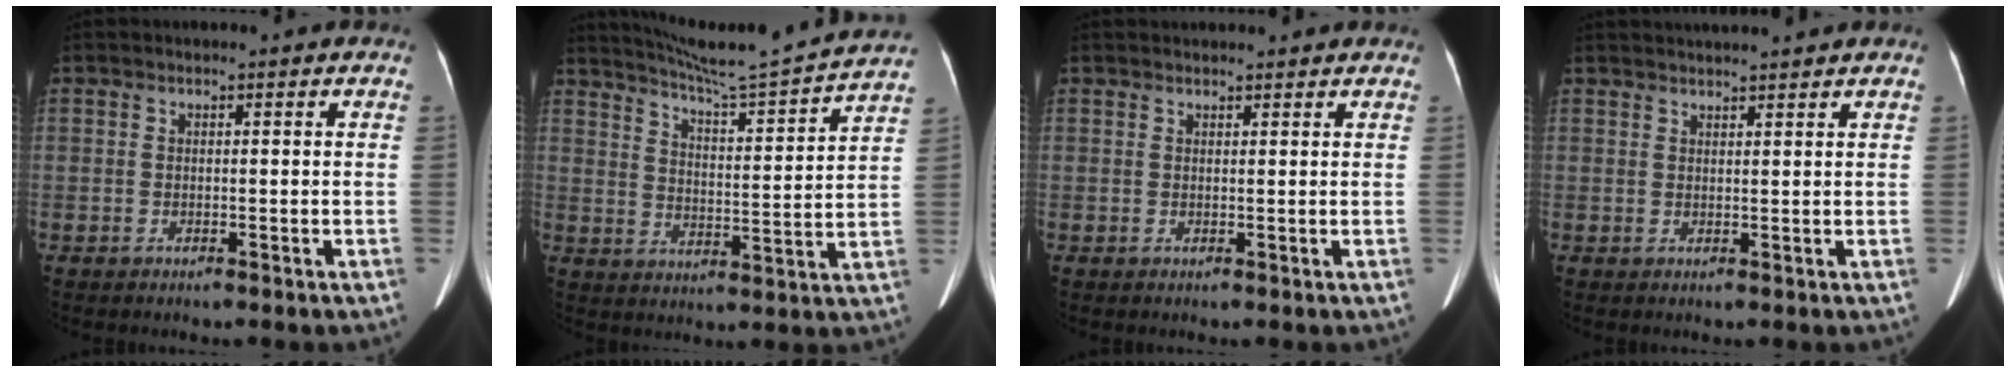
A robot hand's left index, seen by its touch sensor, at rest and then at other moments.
{"total": 16.9, "force": [15.7, -1.8, 5.9], "torque": [-0.109, -0.036, 0.218]}
{"total": 4.5, "force": [4.3, 0.7, 1.2], "torque": [-0.013, 0.025, 0.051]}
{"total": 7.9, "force": [7.3, 0.6, 2.8], "torque": [-0.041, 0.025, 0.095]}